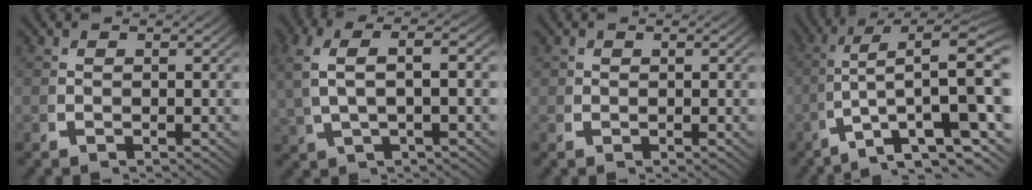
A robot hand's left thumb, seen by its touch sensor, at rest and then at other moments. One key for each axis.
{"total": 5.8, "fx": 1.7, "fy": 2.1, "fz": 5.1, "tx": -0.105, "ty": 0.018, "tz": 0.031}
{"total": 0.8, "fx": 0.3, "fy": 0.7, "fz": 0.2, "tx": -0.004, "ty": -0.002, "tz": 0.008}
{"total": 11.7, "fx": -1.8, "fy": 5.6, "fz": 10.1, "tx": -0.168, "ty": -0.041, "tz": -0.004}